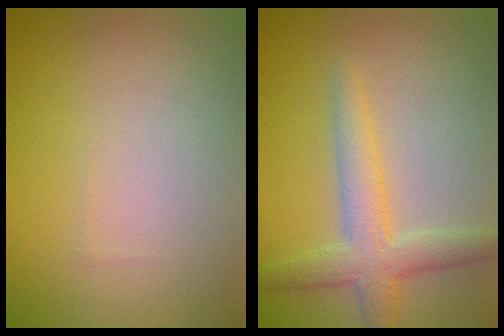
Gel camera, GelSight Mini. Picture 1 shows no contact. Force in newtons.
{"total": 3.9, "press": 3.9, "slide": 0.3}